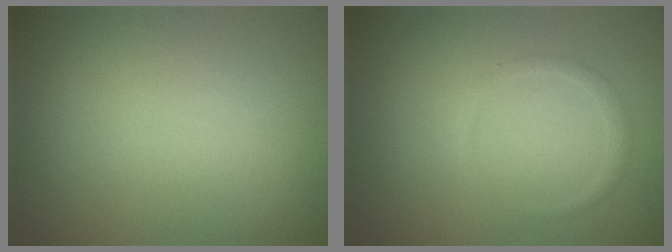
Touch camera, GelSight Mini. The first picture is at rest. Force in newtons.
{"total": 1.0, "press": 1.0, "slide": 0.1}